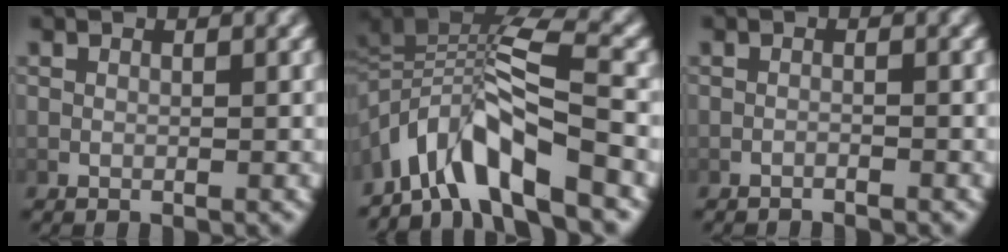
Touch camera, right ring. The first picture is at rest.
{"total": 8.2, "force": [-1.4, 5.1, 6.2], "torque": [-0.126, -0.004, -0.024]}
{"total": 1.3, "force": [-1.3, -0.2, 0.0], "torque": [-0.005, -0.001, -0.021]}